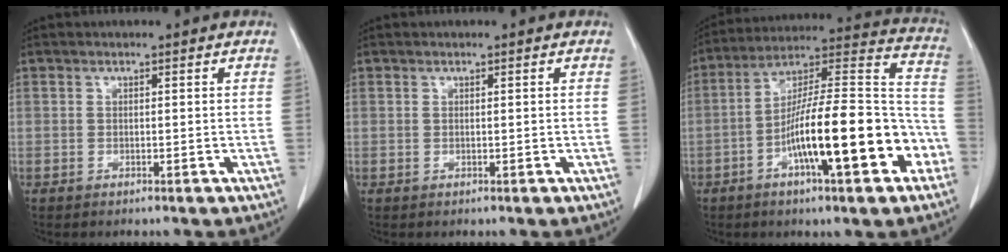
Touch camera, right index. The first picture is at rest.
{"total": 0.0}
{"total": 21.2, "force": [-7.4, 4.1, 19.4], "torque": [-0.289, 0.022, -0.114]}